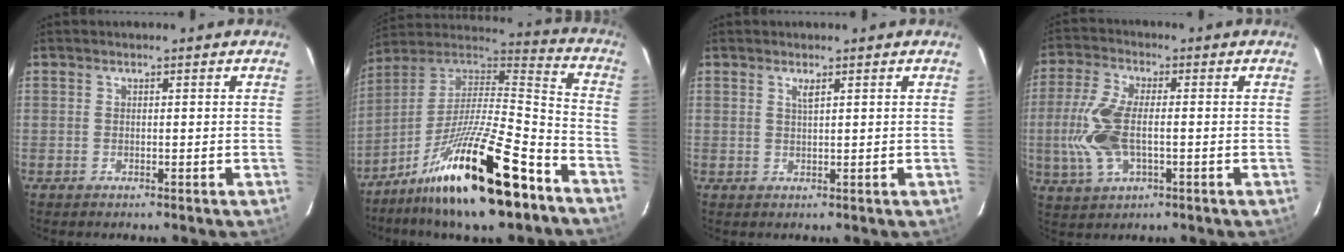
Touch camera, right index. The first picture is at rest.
{"total": 24.2, "force": [-15.3, 5.1, 18.0], "torque": [-0.305, -0.023, -0.260]}
{"total": 1.2, "force": [0.7, 0.1, 1.0], "torque": [-0.019, 0.000, 0.012]}
{"total": 11.5, "force": [-1.4, 5.4, 10.0], "torque": [-0.224, 0.001, -0.027]}